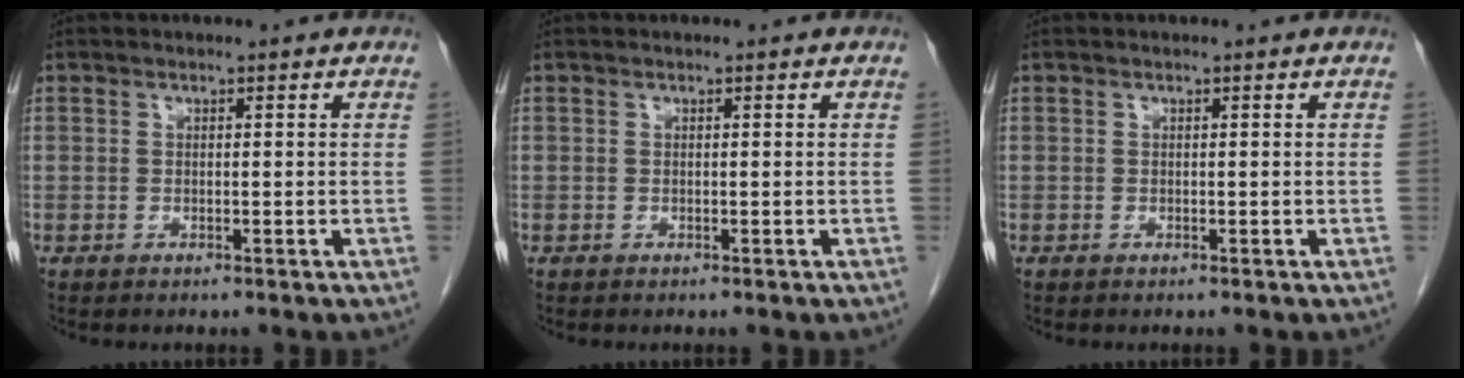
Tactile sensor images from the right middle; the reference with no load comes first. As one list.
[{"total": 0.0}, {"total": 0.0}]